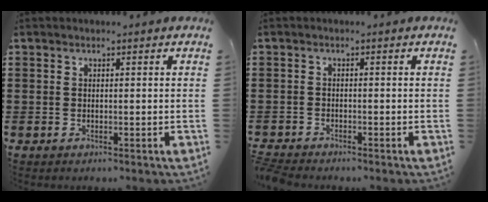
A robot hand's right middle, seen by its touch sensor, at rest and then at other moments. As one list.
[{"total": 1.6, "force": [-1.6, 0.0, 0.2], "torque": [-0.015, -0.005, -0.035]}]